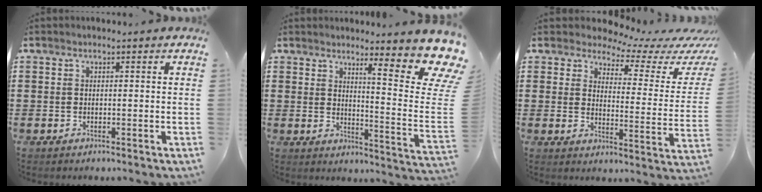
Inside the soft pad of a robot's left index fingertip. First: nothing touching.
{"total": 11.2, "force": [7.3, 1.4, 8.3], "torque": [-0.122, -0.067, 0.116]}
{"total": 3.9, "force": [3.3, 1.3, 1.7], "torque": [-0.039, -0.029, 0.047]}